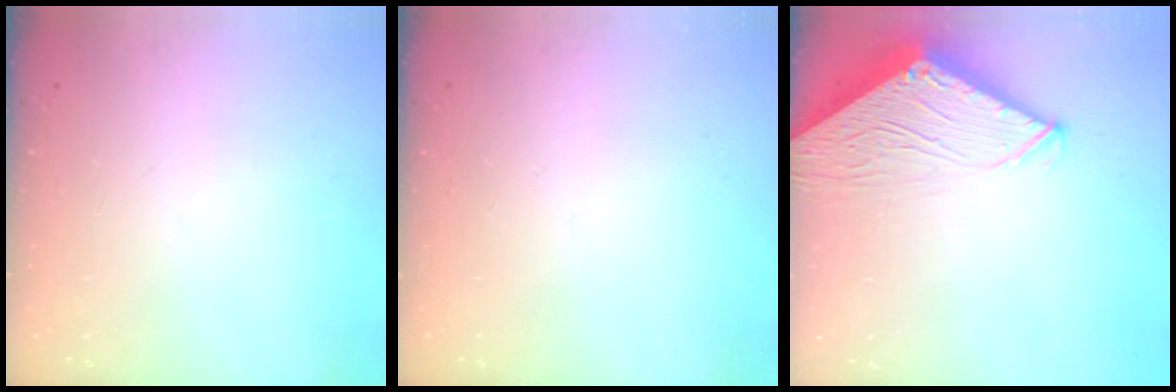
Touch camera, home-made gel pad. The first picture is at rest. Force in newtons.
{"total": 0.0}
{"total": 10.5, "press": 10.5, "slide": 0.8}